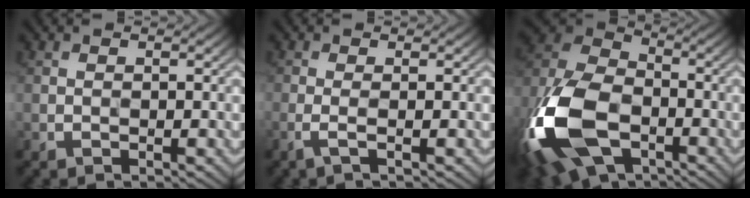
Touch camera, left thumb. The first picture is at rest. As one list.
[{"total": 1.7, "force": [-0.5, 0.2, 1.6], "torque": [-0.035, 0.004, -0.017]}, {"total": 20.2, "force": [-7.5, 12.4, 14.1], "torque": [-0.352, -0.044, -0.150]}]